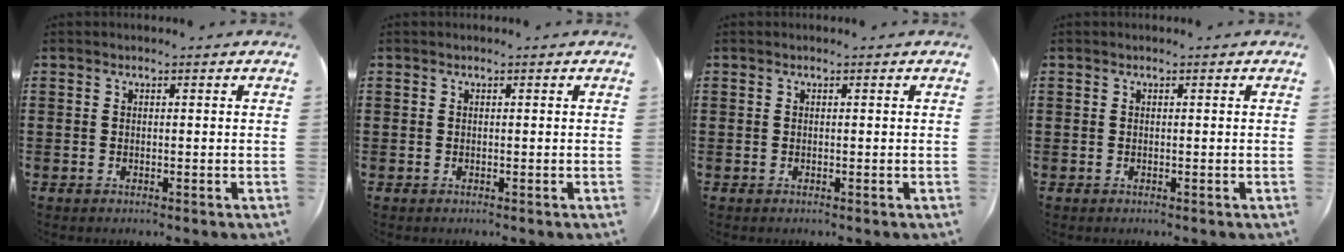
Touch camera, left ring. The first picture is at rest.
{"total": 0.0}
{"total": 0.0}
{"total": 0.0}